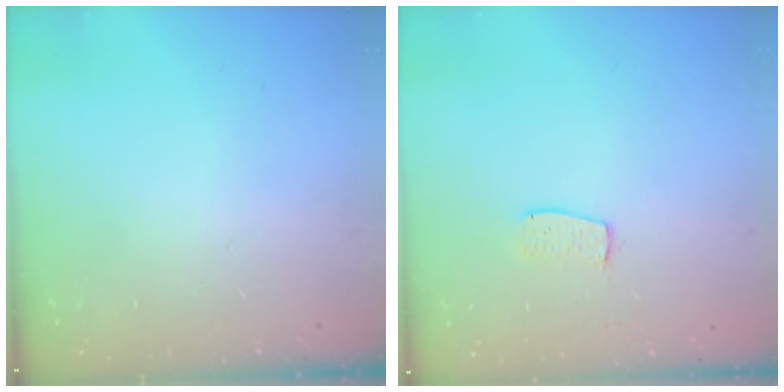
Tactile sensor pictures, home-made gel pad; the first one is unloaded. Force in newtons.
{"total": 5.5, "press": 5.5, "slide": 0.3}